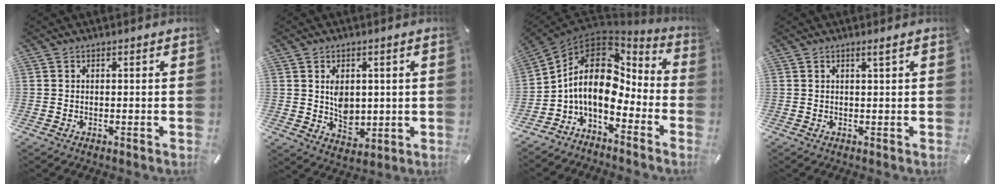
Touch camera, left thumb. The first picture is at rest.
{"total": 6.4, "force": [1.2, 5.1, 3.7], "torque": [-0.045, -0.003, 0.022]}
{"total": 14.4, "force": [-0.5, 9.8, 10.6], "torque": [-0.219, -0.004, -0.017]}
{"total": 1.4, "force": [0.6, 0.1, 1.2], "torque": [-0.023, -0.001, 0.011]}